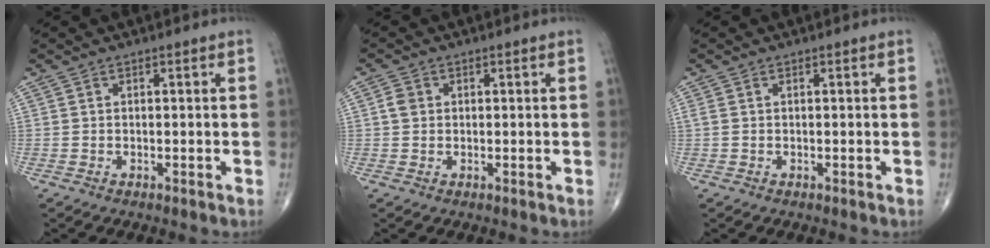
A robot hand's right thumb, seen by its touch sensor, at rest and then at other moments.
{"total": 2.1, "force": [0.3, 1.8, 1.1], "torque": [-0.015, 0.004, 0.005]}
{"total": 0.9, "force": [0.2, 0.5, 0.8], "torque": [-0.027, 0.010, 0.009]}